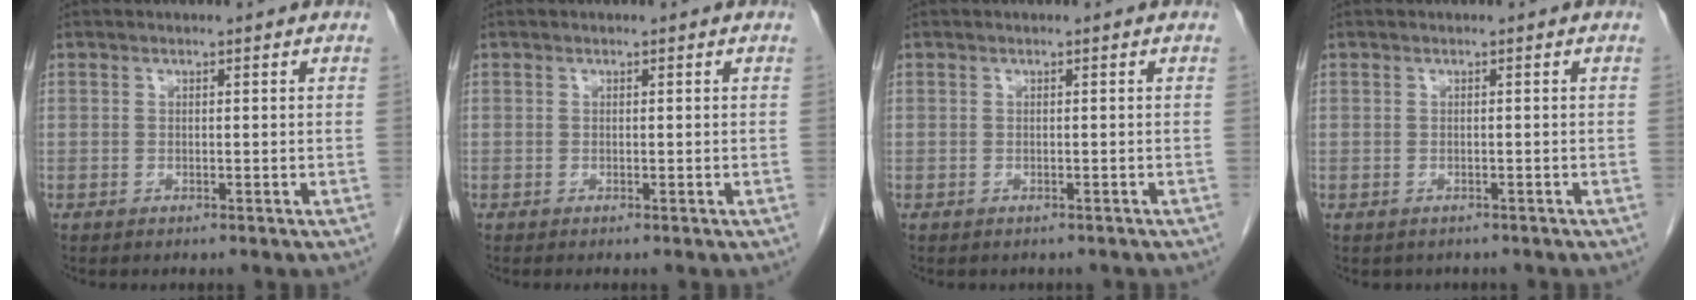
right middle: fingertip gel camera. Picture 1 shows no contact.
{"total": 0.0}
{"total": 1.4, "force": [-1.2, 0.6, 0.3], "torque": [-0.014, -0.001, -0.014]}
{"total": 1.9, "force": [-1.5, 1.1, 0.3], "torque": [-0.010, 0.000, -0.016]}